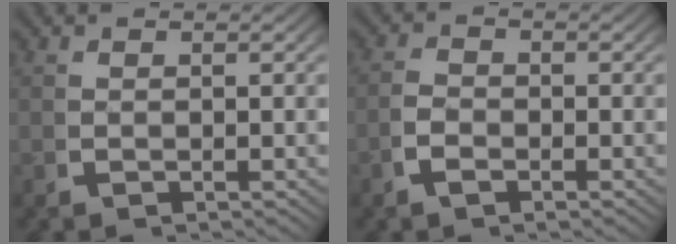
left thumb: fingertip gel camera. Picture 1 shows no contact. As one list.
[{"total": 1.6, "force": [-0.8, 1.0, 1.0], "torque": [-0.024, -0.005, -0.018]}]